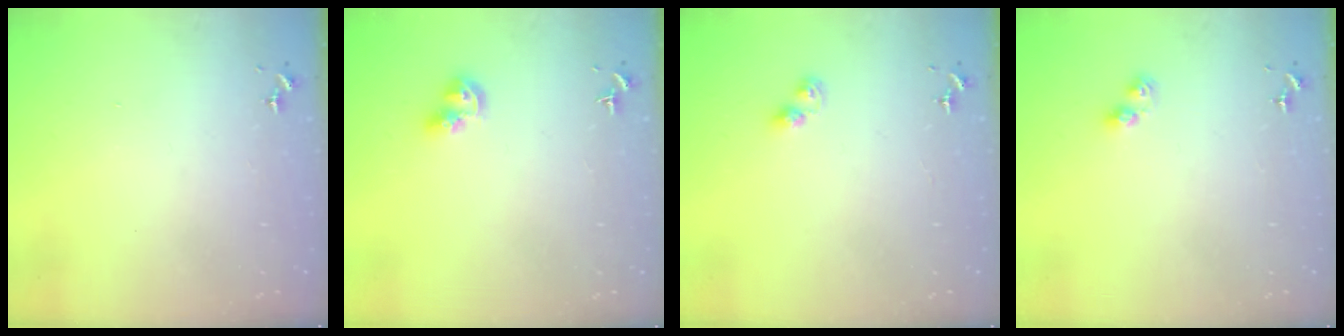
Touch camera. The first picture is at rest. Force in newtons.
{"total": 9.0, "press": 9.0, "slide": 1.0}
{"total": 4.8, "press": 4.8, "slide": 0.4}
{"total": 6.2, "press": 6.1, "slide": 0.8}